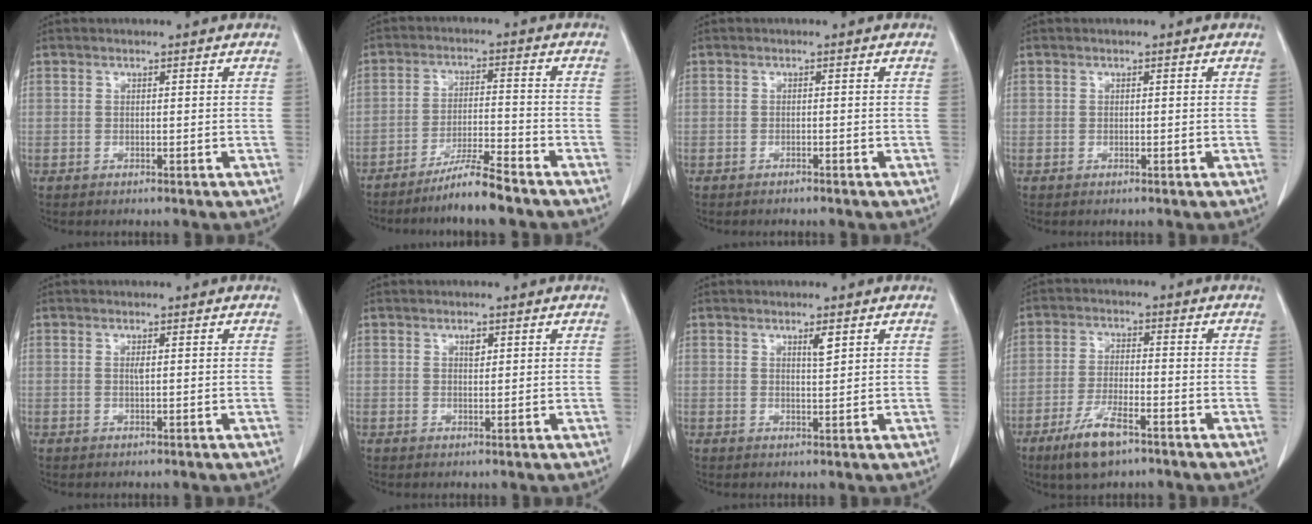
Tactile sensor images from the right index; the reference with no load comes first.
{"total": 6.8, "force": [-5.6, -0.6, 3.8], "torque": [-0.068, -0.021, -0.105]}
{"total": 0.7, "force": [-0.7, 0.0, 0.2], "torque": [-0.014, -0.003, -0.010]}
{"total": 0.0}
{"total": 0.6, "force": [0.2, 0.0, 0.5], "torque": [-0.015, -0.002, 0.003]}
{"total": 1.2, "force": [0.6, 0.6, 0.9], "torque": [-0.013, -0.002, 0.009]}
{"total": 1.8, "force": [1.1, 0.2, 1.5], "torque": [-0.029, -0.003, 0.019]}
{"total": 7.7, "force": [-5.0, 1.8, 5.6], "torque": [-0.117, -0.013, -0.087]}